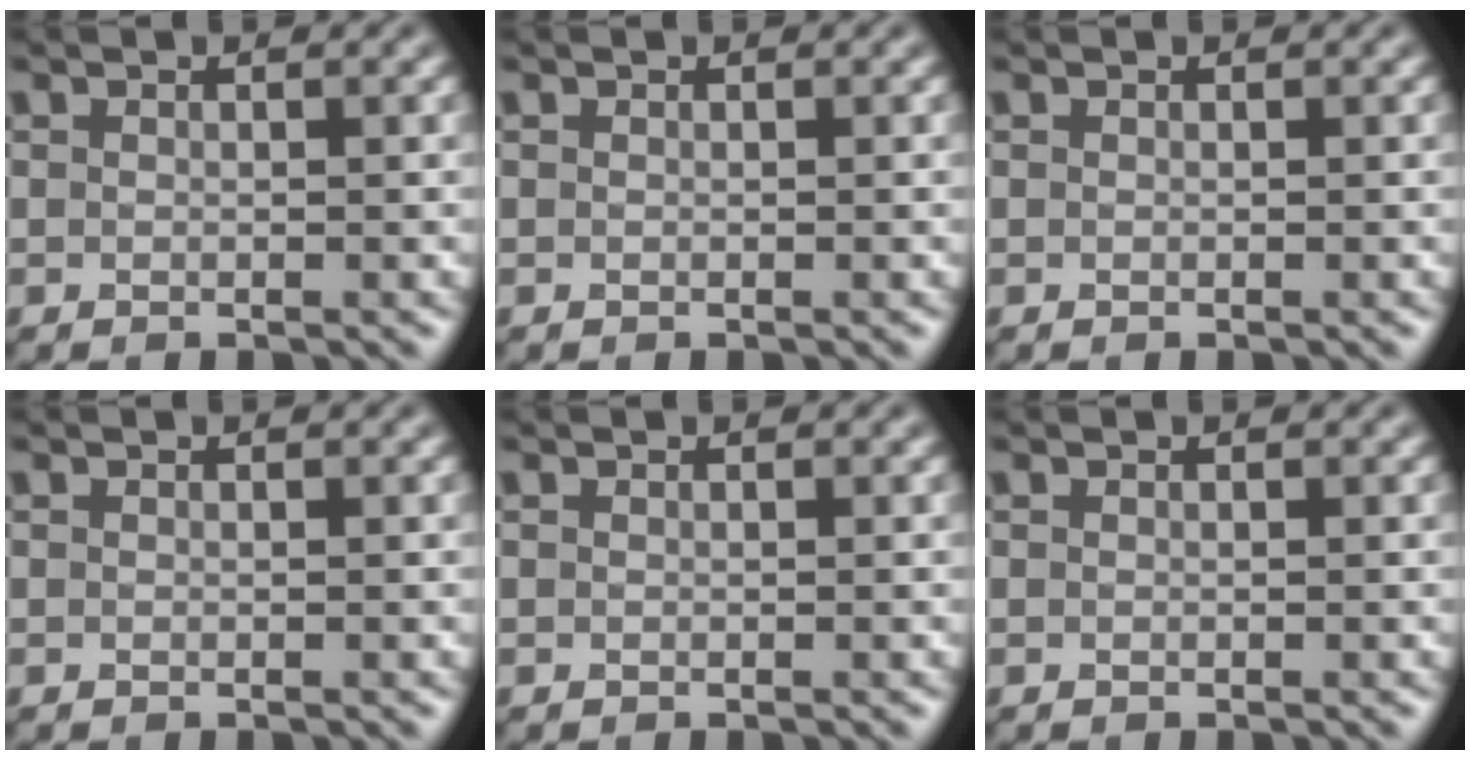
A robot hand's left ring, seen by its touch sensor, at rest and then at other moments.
{"total": 0.0}
{"total": 0.0}
{"total": 0.0}
{"total": 0.0}
{"total": 0.0}